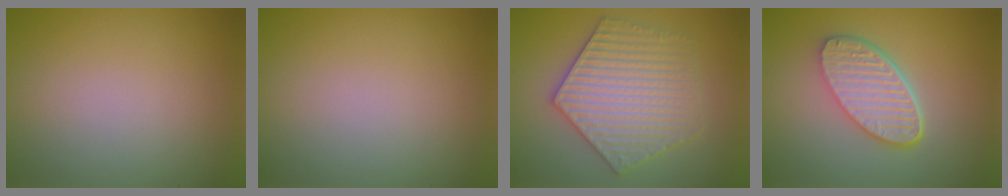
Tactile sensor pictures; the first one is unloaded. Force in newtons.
{"total": 0.0}
{"total": 6.1, "press": 6.0, "slide": 0.9}
{"total": 5.7, "press": 4.5, "slide": 3.5}